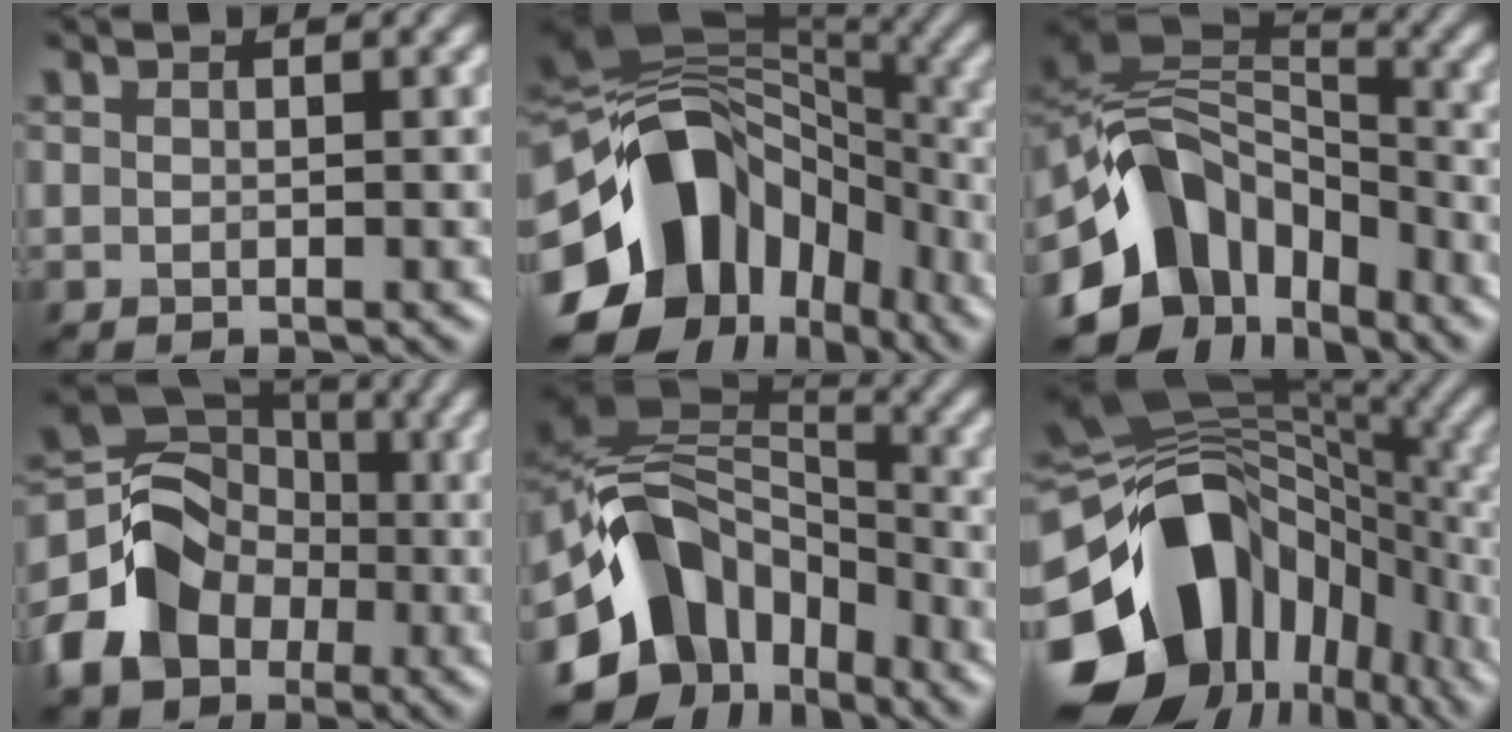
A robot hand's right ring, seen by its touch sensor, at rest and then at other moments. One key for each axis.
{"total": 15.5, "fx": -4.0, "fy": 11.4, "fz": 9.7, "tx": -0.167, "ty": -0.002, "tz": -0.068}
{"total": 11.0, "fx": -5.3, "fy": 7.6, "fz": 5.9, "tx": -0.097, "ty": 0.020, "tz": -0.118}
{"total": 9.1, "fx": -3.1, "fy": 7.4, "fz": 4.4, "tx": -0.071, "ty": 0.001, "tz": -0.061}
{"total": 11.7, "fx": -4.8, "fy": 8.6, "fz": 6.3, "tx": -0.115, "ty": 0.016, "tz": -0.107}
{"total": 16.7, "fx": -5.0, "fy": 12.0, "fz": 10.5, "tx": -0.208, "ty": -0.018, "tz": -0.081}